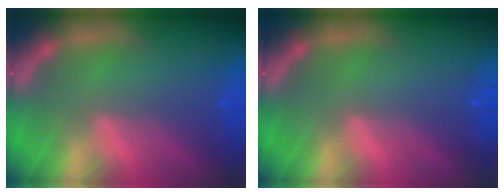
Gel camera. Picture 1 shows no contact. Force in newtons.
{"total": 0.0}